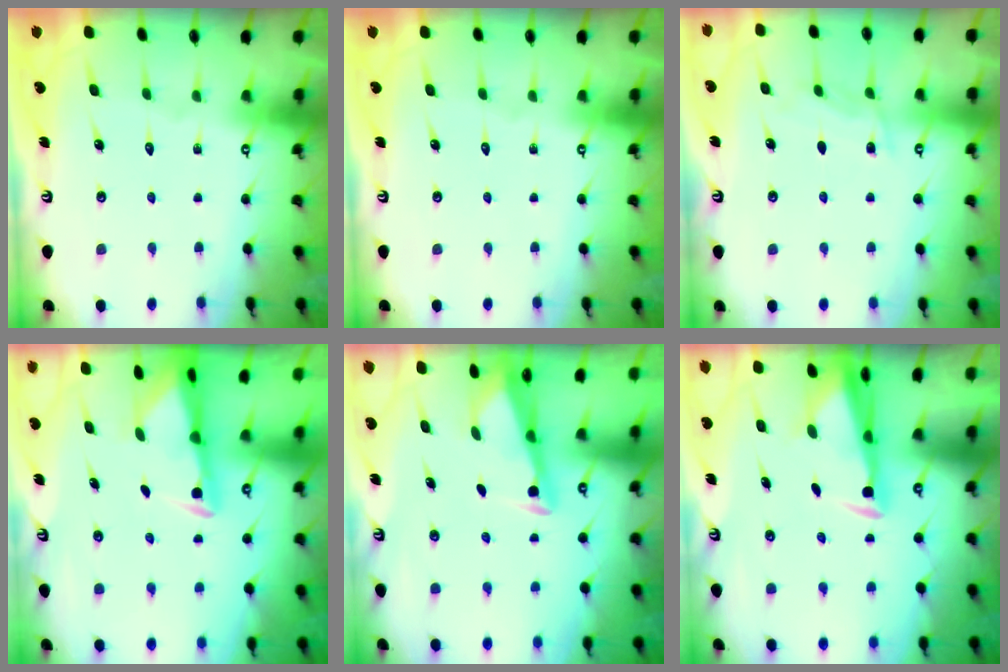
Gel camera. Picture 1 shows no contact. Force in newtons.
{"total": 0.0}
{"total": 6.8, "press": 6.8, "slide": 0.5}
{"total": 2.7, "press": 2.6, "slide": 0.7}
{"total": 2.9, "press": 2.9, "slide": 0.4}
{"total": 3.3, "press": 3.2, "slide": 1.0}